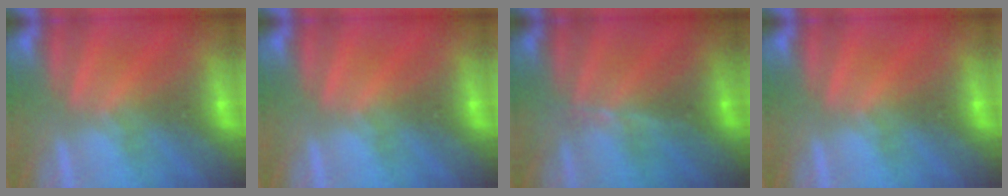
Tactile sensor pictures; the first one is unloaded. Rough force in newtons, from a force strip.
{"total": 0.0}
{"total": 2.9}
{"total": 0.0}